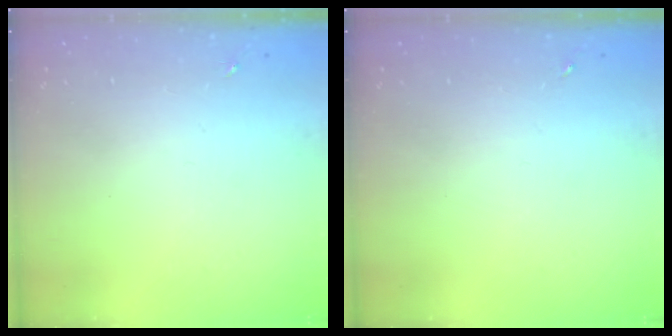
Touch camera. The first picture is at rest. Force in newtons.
{"total": 0.0}